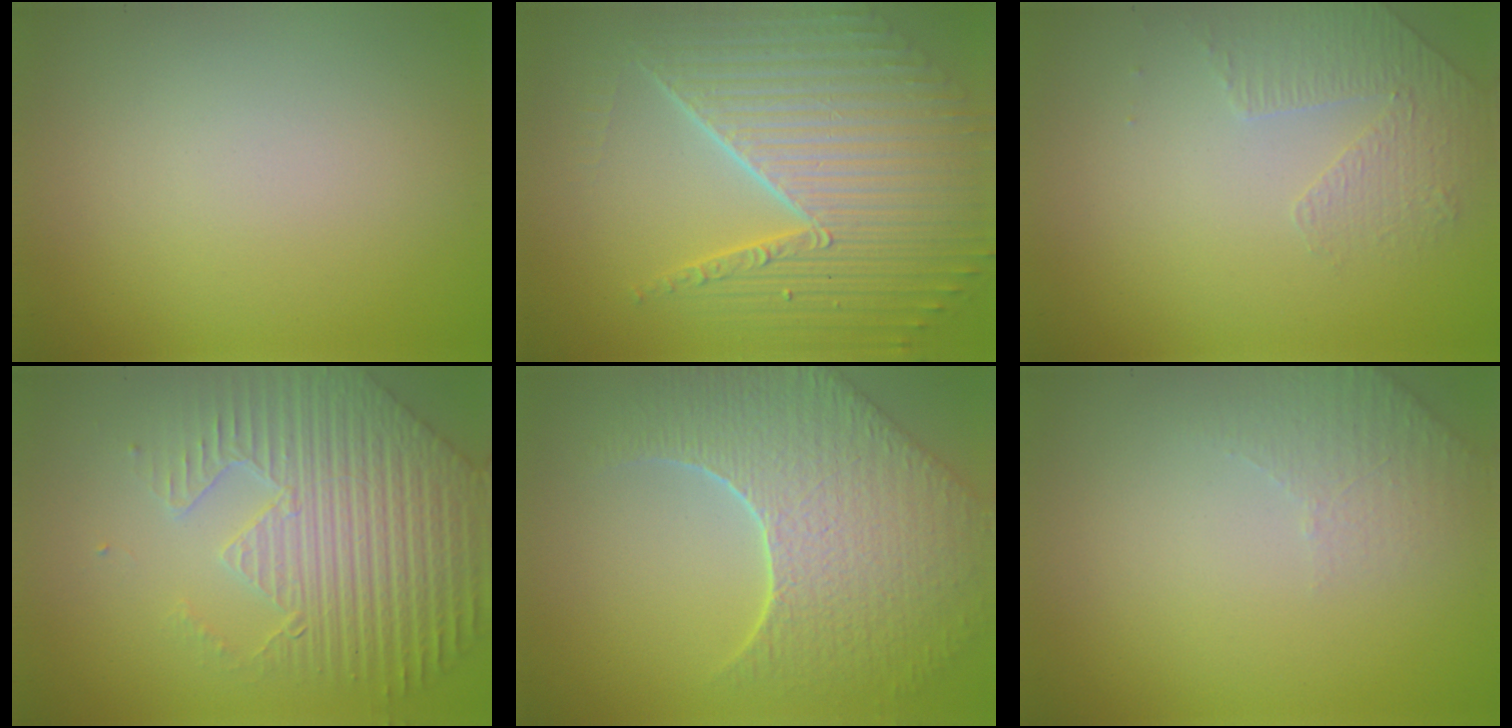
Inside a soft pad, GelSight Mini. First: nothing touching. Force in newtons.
{"total": 10.1, "press": 6.5, "slide": 7.7}
{"total": 1.6, "press": 1.2, "slide": 1.1}
{"total": 7.4, "press": 5.6, "slide": 4.8}
{"total": 8.6, "press": 6.1, "slide": 6.1}
{"total": 2.1, "press": 2.0, "slide": 0.5}